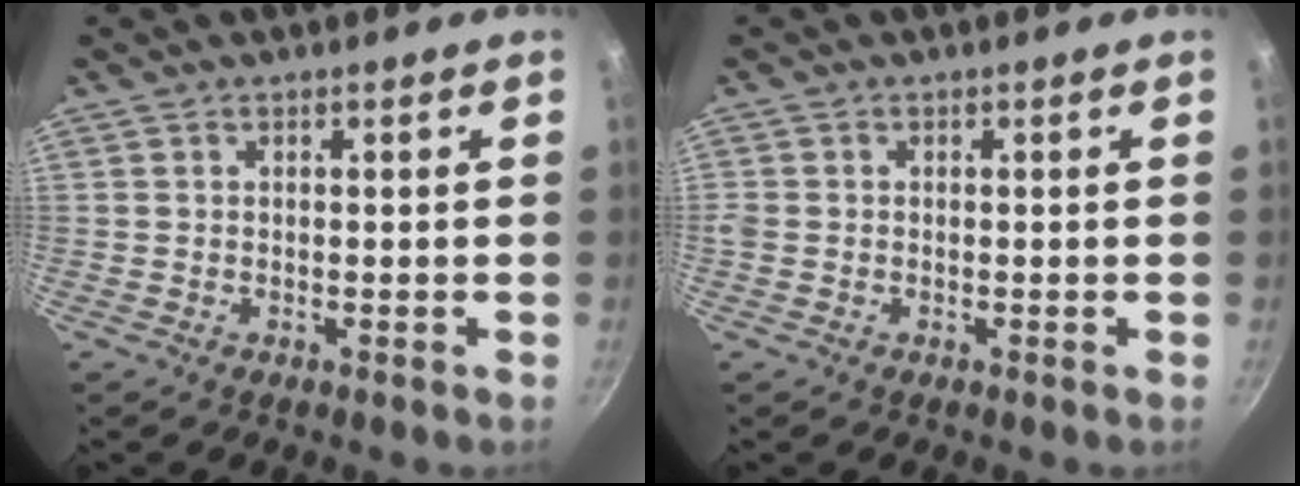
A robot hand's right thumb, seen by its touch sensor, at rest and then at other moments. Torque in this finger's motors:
{"motor_torque": [0.27, 0.20, 0.50, -0.02, 0.12]}